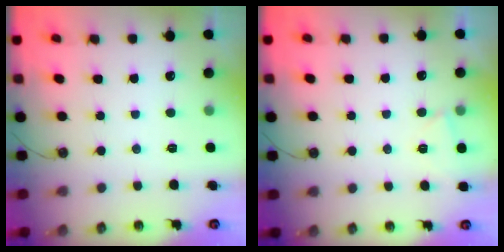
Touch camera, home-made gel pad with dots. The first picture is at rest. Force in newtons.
{"total": 2.5, "press": 2.5, "slide": 0.4}